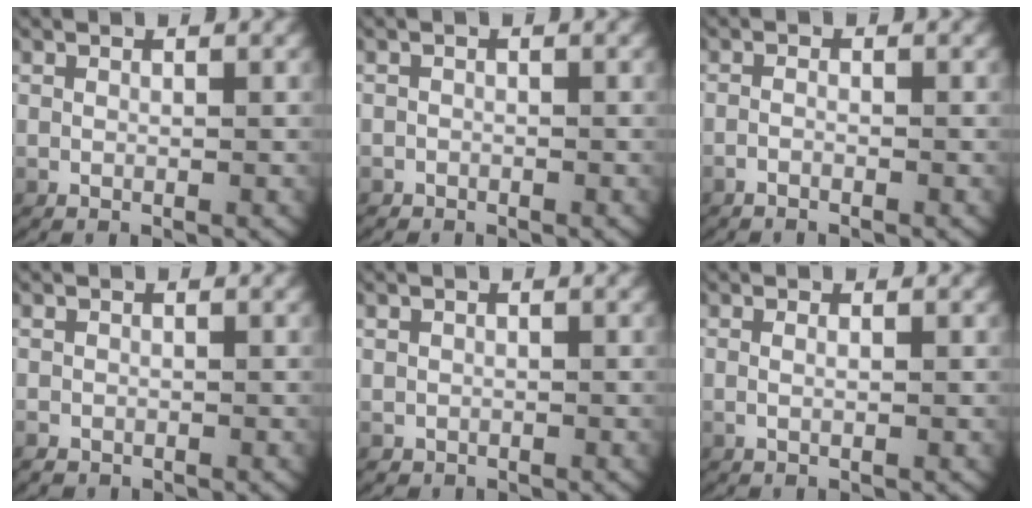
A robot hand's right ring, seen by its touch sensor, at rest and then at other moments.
{"total": 1.1, "force": [-0.8, 0.6, -0.4], "torque": [0.001, -0.010, -0.011]}
{"total": 1.1, "force": [-1.0, 0.3, 0.4], "torque": [-0.015, -0.005, -0.018]}
{"total": 1.0, "force": [-0.7, 0.8, 0.0], "torque": [-0.011, -0.009, -0.006]}
{"total": 1.7, "force": [-0.6, 1.6, 0.0], "torque": [-0.006, -0.008, -0.006]}
{"total": 0.7, "force": [0.0, 0.1, 0.7], "torque": [-0.019, -0.002, -0.001]}